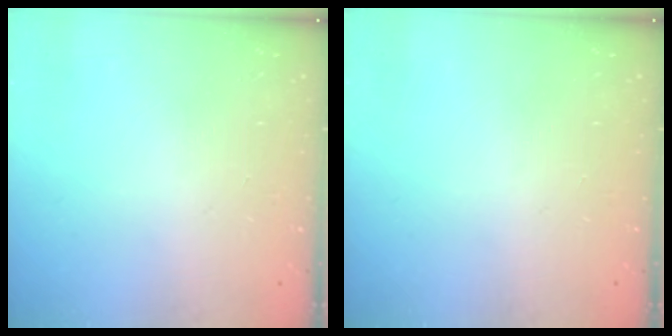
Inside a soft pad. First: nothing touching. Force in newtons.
{"total": 0.0}